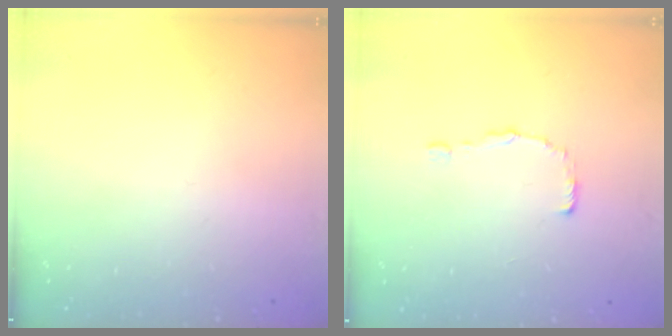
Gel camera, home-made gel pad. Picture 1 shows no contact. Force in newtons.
{"total": 0.6, "press": 0.6, "slide": 0.0}